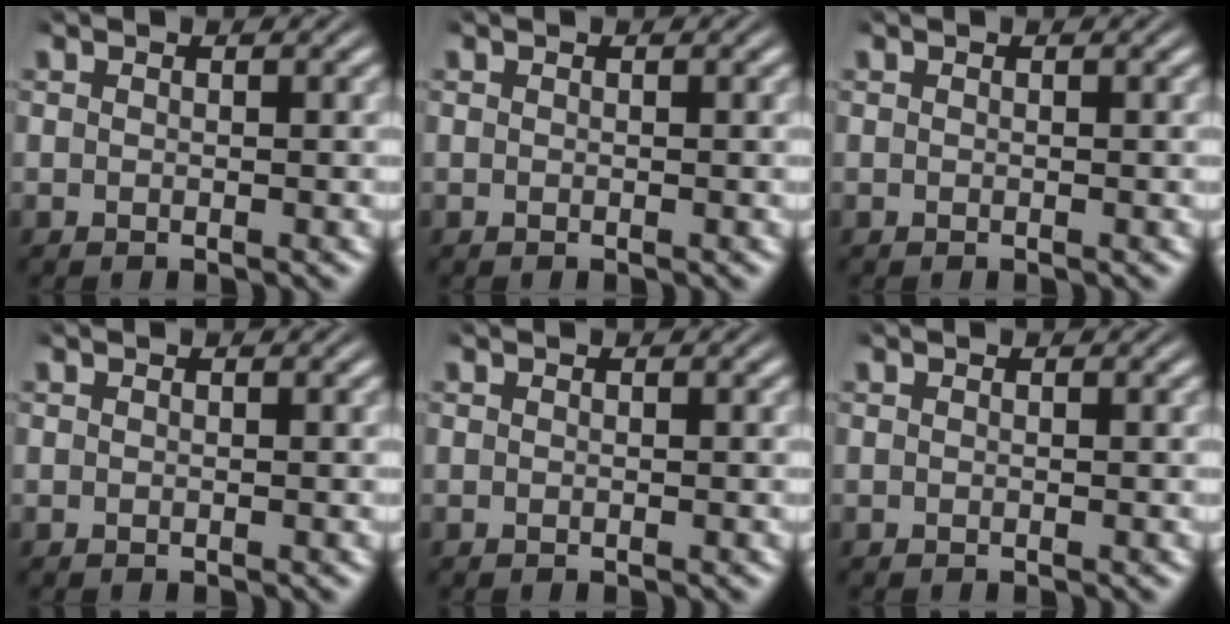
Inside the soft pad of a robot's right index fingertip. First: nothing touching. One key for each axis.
{"total": 0.0}
{"total": 0.0}
{"total": 0.0}
{"total": 0.0}
{"total": 0.0}